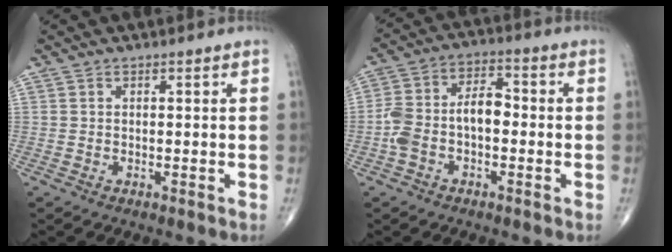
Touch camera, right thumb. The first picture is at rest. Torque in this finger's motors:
{"motor_torque": [1.40, 1.13, 0.74, -0.38, 0.09]}